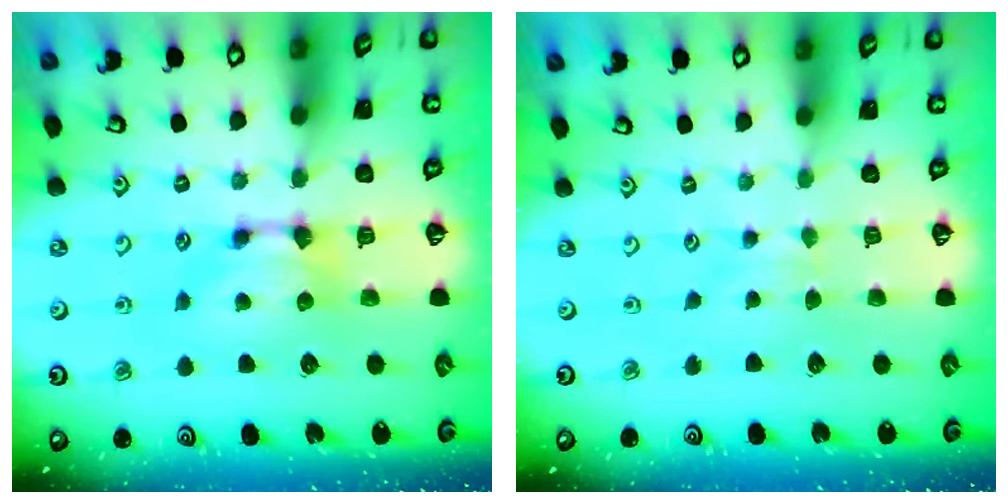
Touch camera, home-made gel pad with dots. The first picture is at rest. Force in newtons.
{"total": 3.4, "press": 3.4, "slide": 0.4}